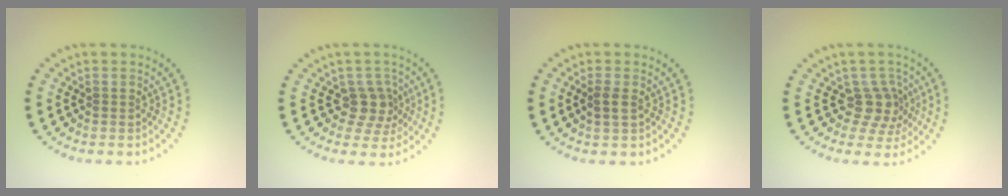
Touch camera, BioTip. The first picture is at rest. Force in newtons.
{"total": 2.7, "press": 2.2, "slide": 1.7}
{"total": 1.3, "press": 1.3, "slide": 0.4}
{"total": 3.0, "press": 2.2, "slide": 2.1}